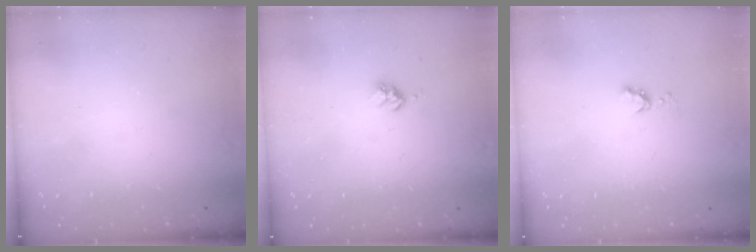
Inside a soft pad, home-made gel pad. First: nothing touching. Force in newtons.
{"total": 3.6, "press": 3.5, "slide": 0.4}
{"total": 4.4, "press": 4.3, "slide": 0.5}